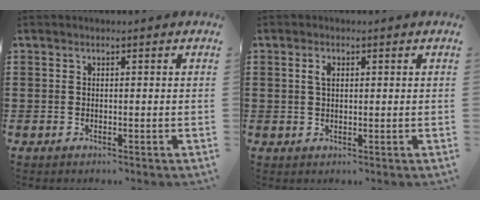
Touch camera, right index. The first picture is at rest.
{"total": 1.7, "force": [0.4, 0.8, 1.4], "torque": [-0.031, 0.006, 0.007]}